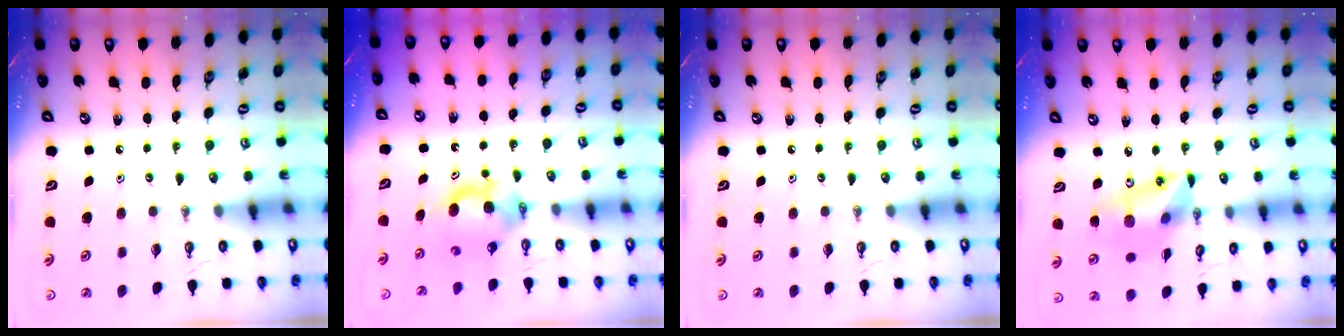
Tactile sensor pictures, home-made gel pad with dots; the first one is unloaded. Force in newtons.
{"total": 5.8, "press": 5.6, "slide": 1.4}
{"total": 0.0}
{"total": 15.7, "press": 15.3, "slide": 3.7}